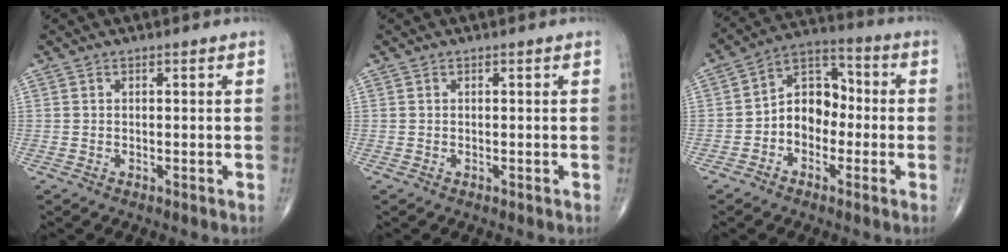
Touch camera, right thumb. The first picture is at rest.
{"total": 0.0}
{"total": 10.2, "force": [-1.5, 7.7, 6.5], "torque": [-0.071, 0.042, -0.041]}